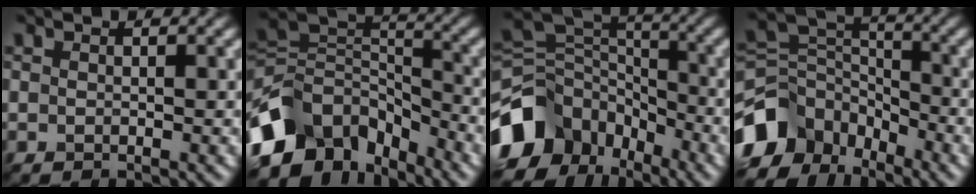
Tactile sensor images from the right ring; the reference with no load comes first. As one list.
[{"total": 10.6, "force": [-6.0, 7.1, 5.1], "torque": [-0.094, 0.013, -0.129]}, {"total": 11.1, "force": [-5.7, 7.9, 5.2], "torque": [-0.115, 0.008, -0.112]}, {"total": 8.9, "force": [-5.3, 5.9, 3.8], "torque": [-0.074, 0.004, -0.115]}]